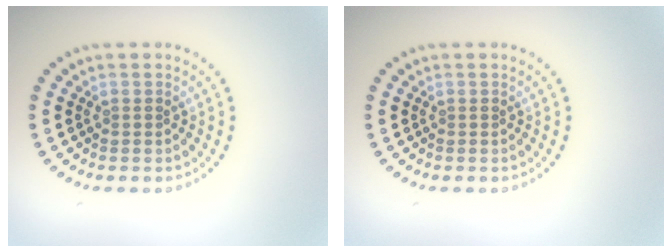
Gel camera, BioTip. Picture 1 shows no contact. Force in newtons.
{"total": 0.0}